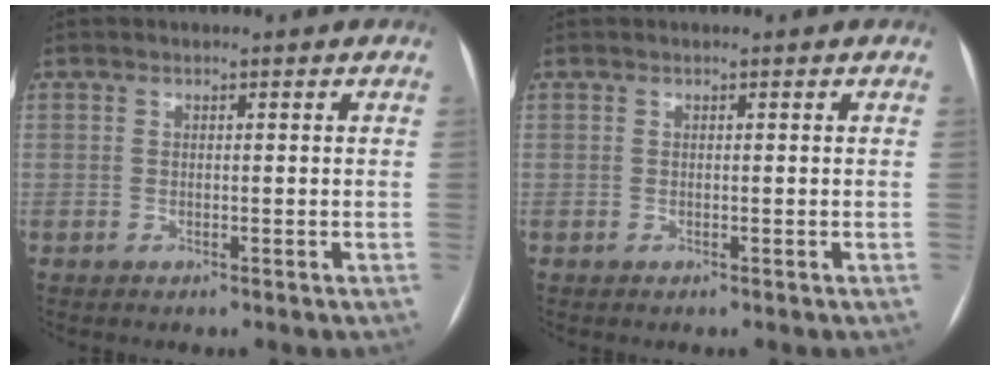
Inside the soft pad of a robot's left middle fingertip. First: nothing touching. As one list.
[{"total": 0.0}]